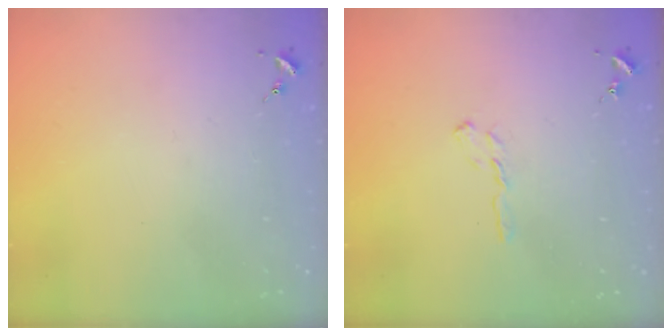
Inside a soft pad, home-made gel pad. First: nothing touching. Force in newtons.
{"total": 5.5, "press": 5.5, "slide": 0.6}